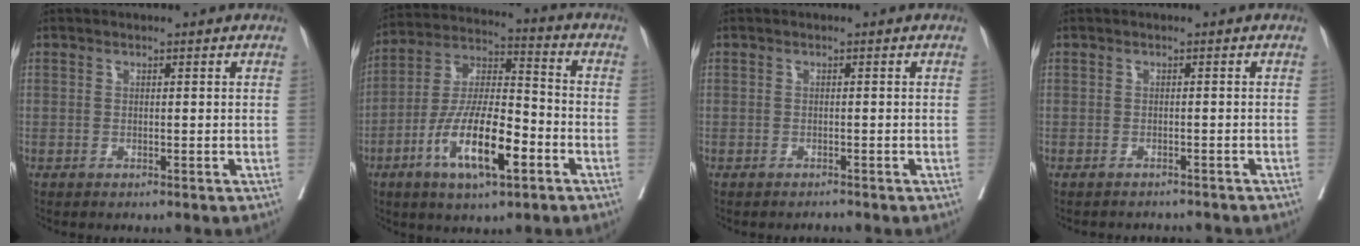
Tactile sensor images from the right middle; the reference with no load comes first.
{"total": 14.2, "force": [-6.0, 3.7, 12.3], "torque": [-0.240, -0.004, -0.108]}
{"total": 0.6, "force": [-0.6, -0.1, 0.0], "torque": [-0.005, -0.004, -0.009]}
{"total": 4.4, "force": [-4.3, 0.5, 0.7], "torque": [-0.003, -0.005, -0.049]}